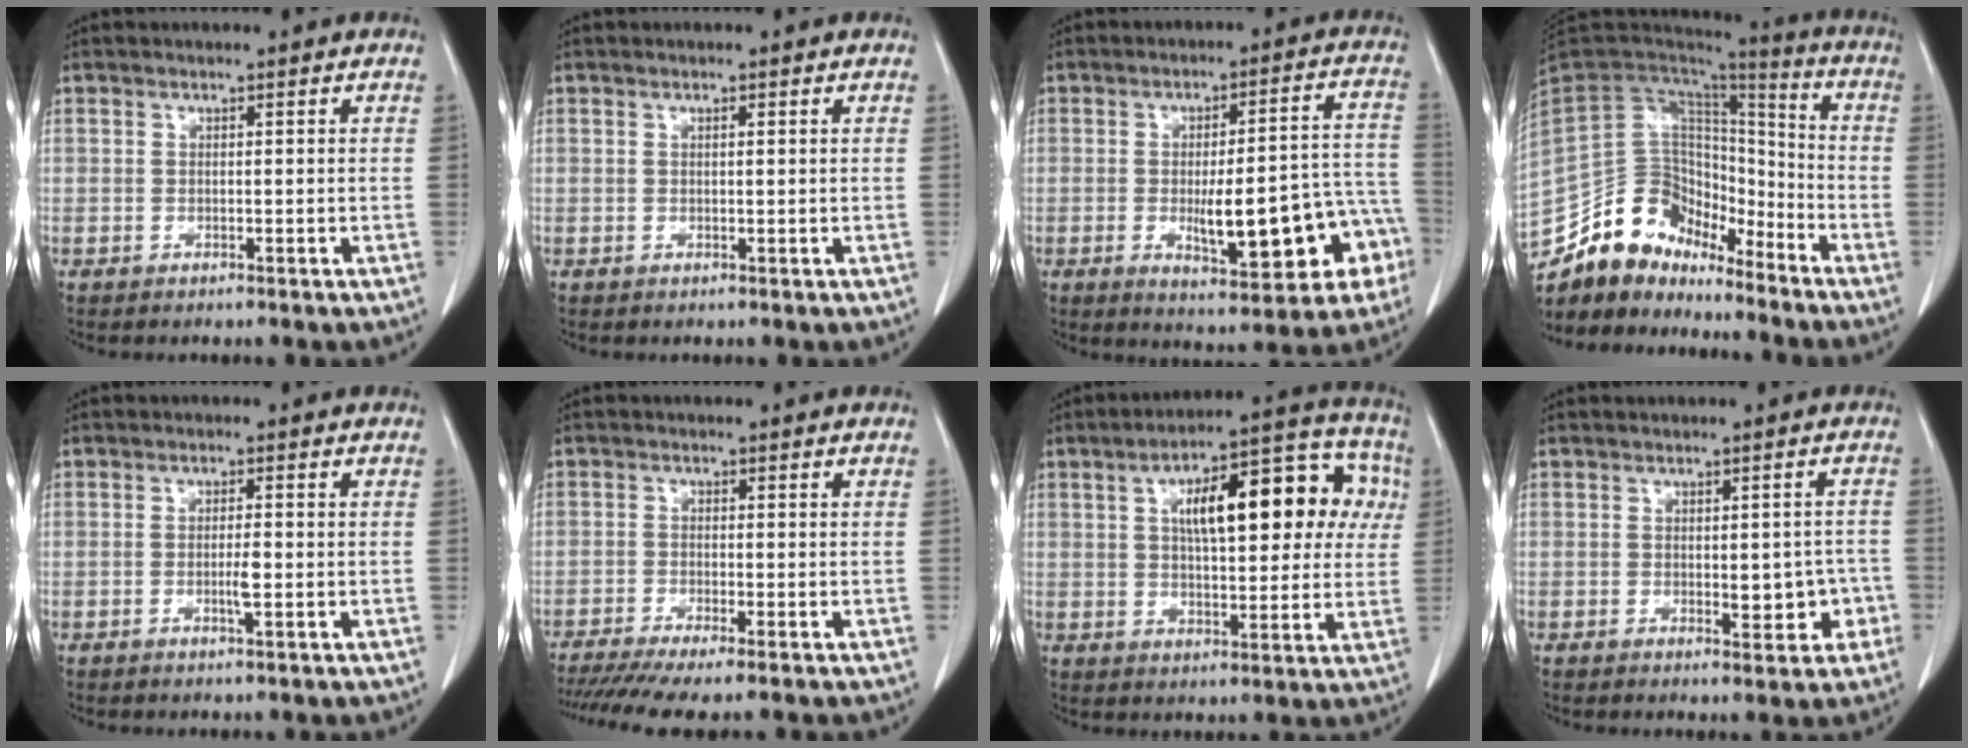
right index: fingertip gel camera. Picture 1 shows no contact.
{"total": 0.6, "force": [0.3, 0.1, 0.5], "torque": [-0.012, 0.001, 0.005]}
{"total": 16.1, "force": [-4.7, 4.0, 14.8], "torque": [-0.160, 0.031, -0.049]}
{"total": 14.6, "force": [-12.2, 7.3, 3.4], "torque": [-0.051, 0.069, -0.220]}
{"total": 2.4, "force": [-0.5, 0.2, 2.3], "torque": [-0.042, -0.001, -0.009]}
{"total": 8.6, "force": [-6.8, 0.1, 5.2], "torque": [-0.077, -0.014, -0.107]}
{"total": 17.3, "force": [4.5, 6.4, 15.4], "torque": [-0.206, 0.048, 0.062]}
{"total": 5.0, "force": [-1.2, 2.4, 4.2], "torque": [-0.043, 0.007, -0.008]}